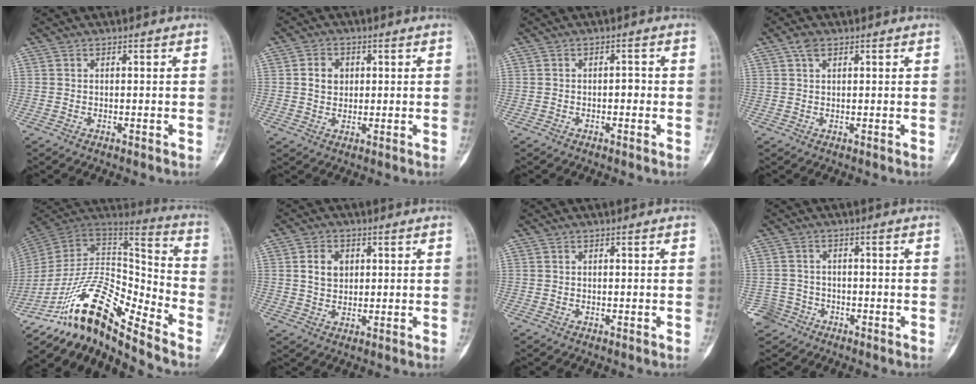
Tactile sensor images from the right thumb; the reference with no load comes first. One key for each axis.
{"total": 4.4, "fx": 0.8, "fy": 3.6, "fz": 2.3, "tx": -0.019, "ty": 0.000, "tz": 0.012}
{"total": 3.2, "fx": -0.7, "fy": 1.9, "fz": 2.4, "tx": -0.020, "ty": 0.013, "tz": -0.015}
{"total": 2.3, "fx": 1.3, "fy": 1.3, "fz": 1.4, "tx": -0.024, "ty": 0.002, "tz": 0.025}
{"total": 19.4, "fx": -14.3, "fy": 5.6, "fz": 11.8, "tx": -0.184, "ty": 0.114, "tz": -0.250}
{"total": 4.9, "fx": 1.2, "fy": 3.8, "fz": 2.9, "tx": -0.032, "ty": -0.005, "tz": 0.021}
{"total": 0.0}
{"total": 4.4, "fx": -2.7, "fy": 3.5, "fz": -0.1, "tx": 0.016, "ty": 0.018, "tz": -0.050}